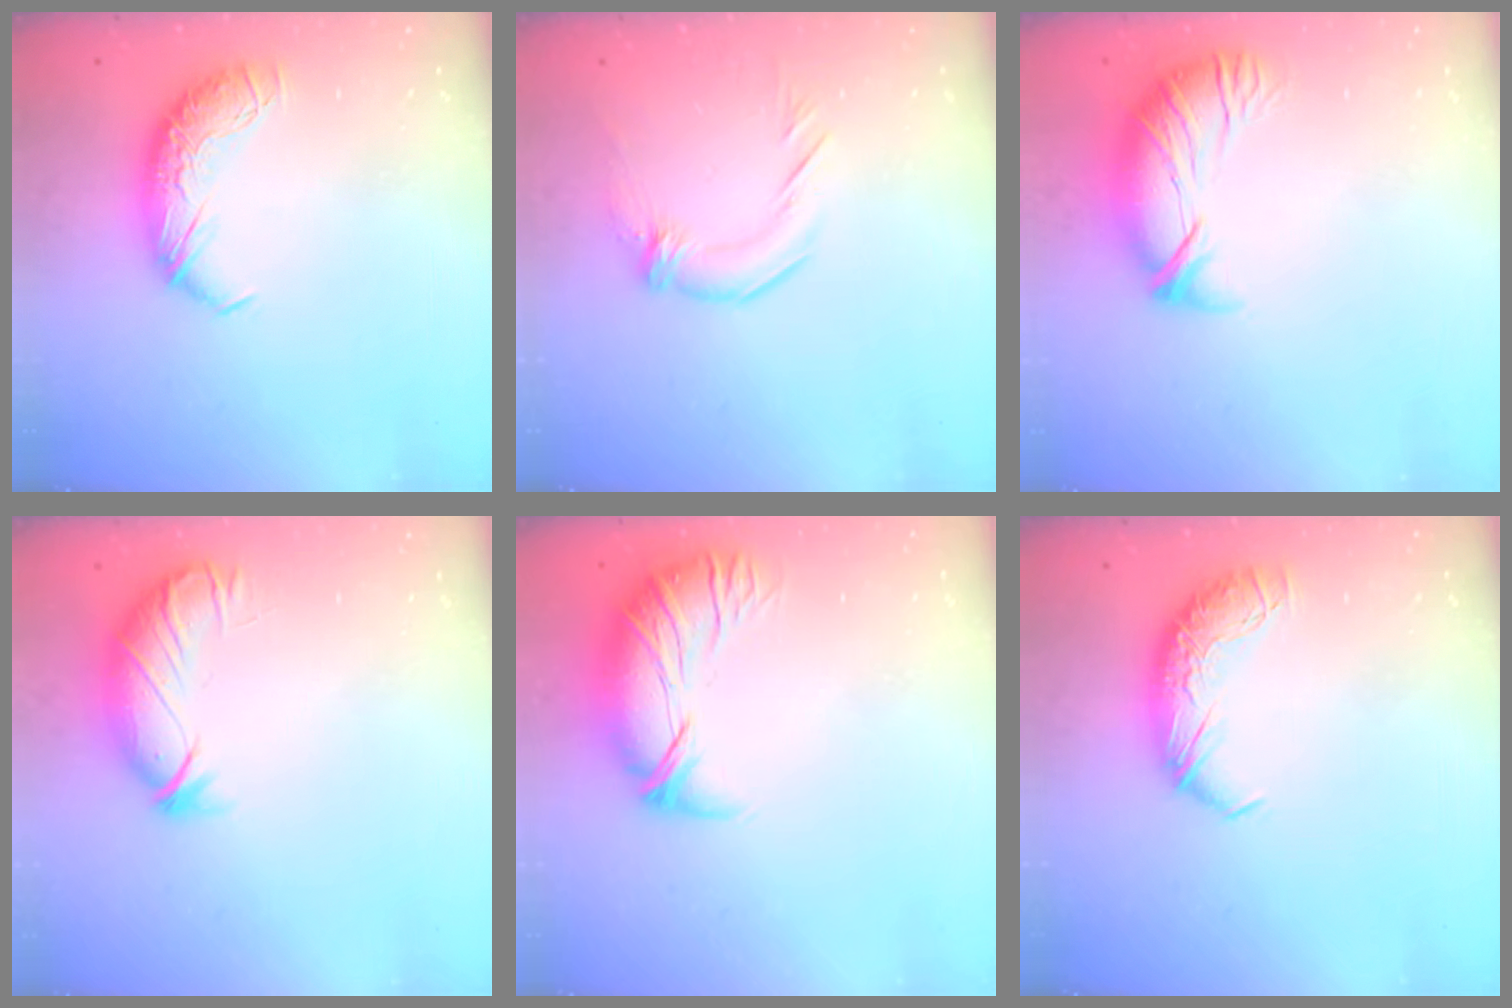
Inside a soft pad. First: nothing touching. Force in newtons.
{"total": 1.6, "press": 0.0, "slide": 1.6}
{"total": 3.5, "press": 2.5, "slide": 2.4}
{"total": 3.9, "press": 3.4, "slide": 2.0}
{"total": 2.8, "press": 1.7, "slide": 2.3}
{"total": 0.0}